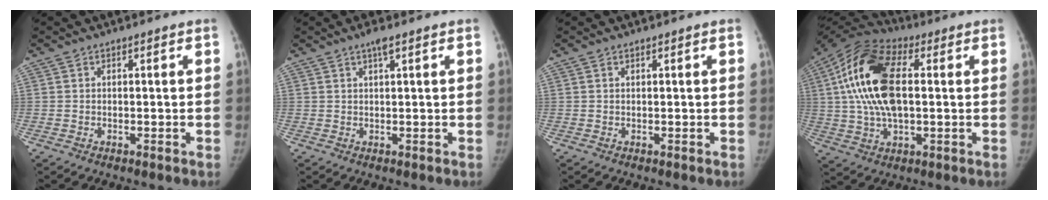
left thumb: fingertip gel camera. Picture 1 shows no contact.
{"total": 2.0, "force": [1.2, 0.3, 1.5], "torque": [-0.030, 0.002, 0.021]}
{"total": 0.0}
{"total": 18.6, "force": [2.6, 9.7, 15.7], "torque": [-0.314, 0.021, 0.038]}